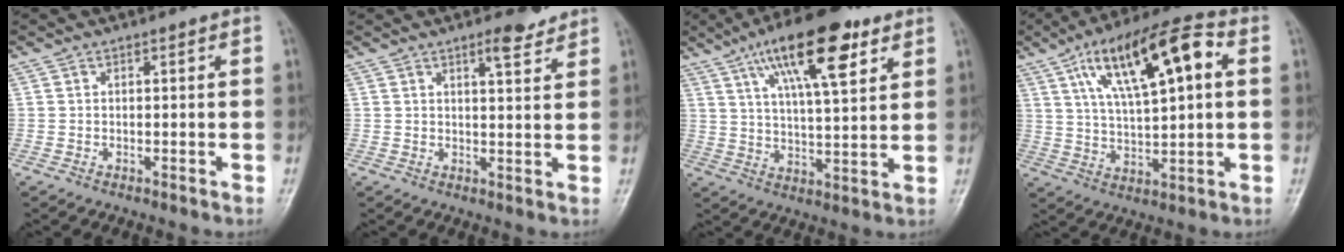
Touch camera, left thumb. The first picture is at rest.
{"total": 4.1, "force": [3.2, 1.0, 2.5], "torque": [-0.031, -0.024, 0.047]}
{"total": 17.3, "force": [9.1, 5.6, 13.7], "torque": [-0.200, -0.024, 0.149]}
{"total": 18.1, "force": [6.0, 6.2, 16.0], "torque": [-0.255, 0.013, 0.097]}